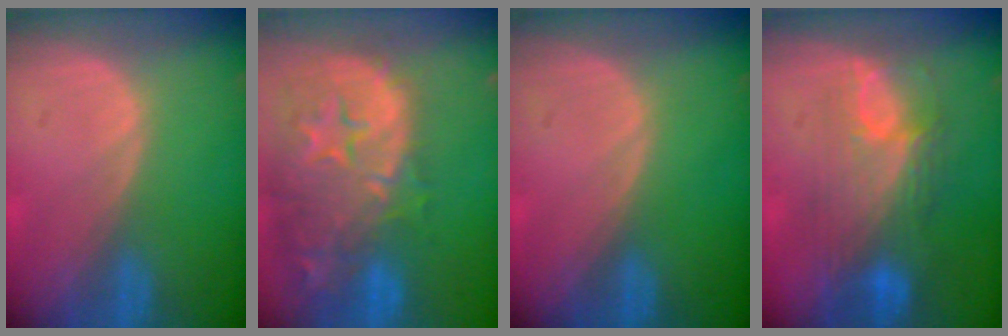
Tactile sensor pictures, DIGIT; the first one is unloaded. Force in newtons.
{"total": 15.3, "press": 12.2, "slide": 9.1}
{"total": 0.0}
{"total": 9.1, "press": 8.5, "slide": 3.4}